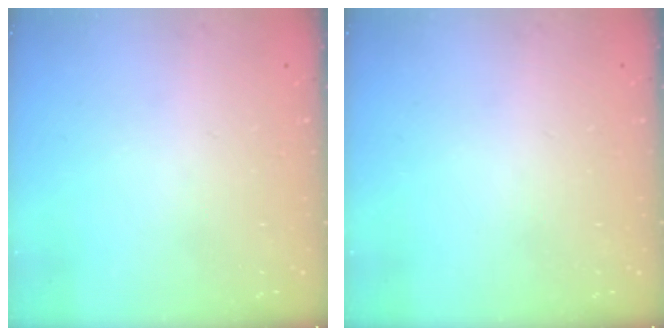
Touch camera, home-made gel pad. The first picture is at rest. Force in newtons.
{"total": 0.0}